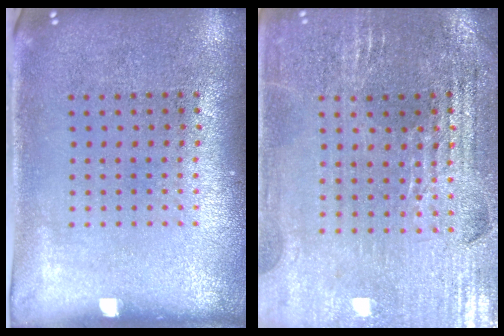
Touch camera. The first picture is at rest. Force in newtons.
{"total": 2.9, "press": 2.8, "slide": 0.5}